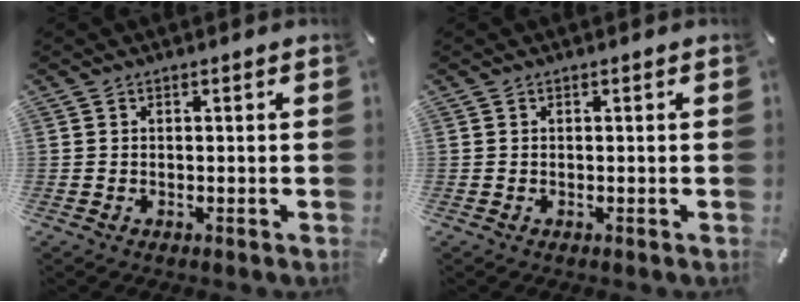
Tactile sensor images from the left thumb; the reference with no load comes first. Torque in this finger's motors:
{"motor_torque": [-0.01, 0.01, -0.11, 0.08, -0.10]}